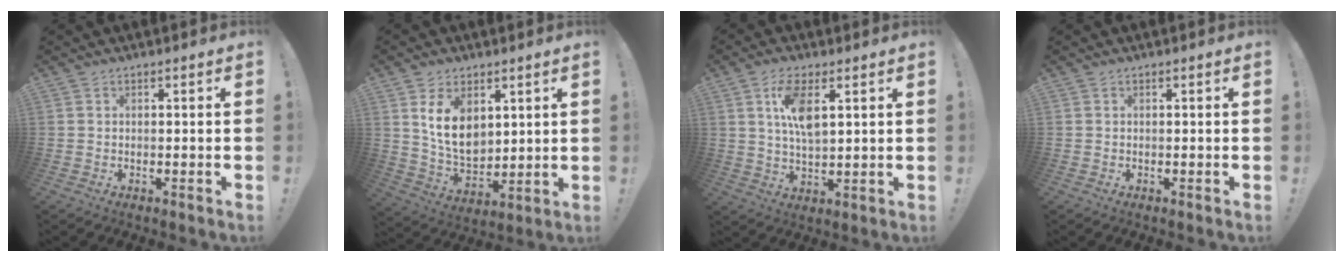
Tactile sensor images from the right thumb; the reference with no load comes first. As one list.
[{"total": 12.0, "force": [4.9, 8.2, 7.2], "torque": [-0.128, -0.026, 0.094]}, {"total": 9.7, "force": [3.8, 4.0, 7.9], "torque": [-0.149, -0.006, 0.065]}, {"total": 0.0}]